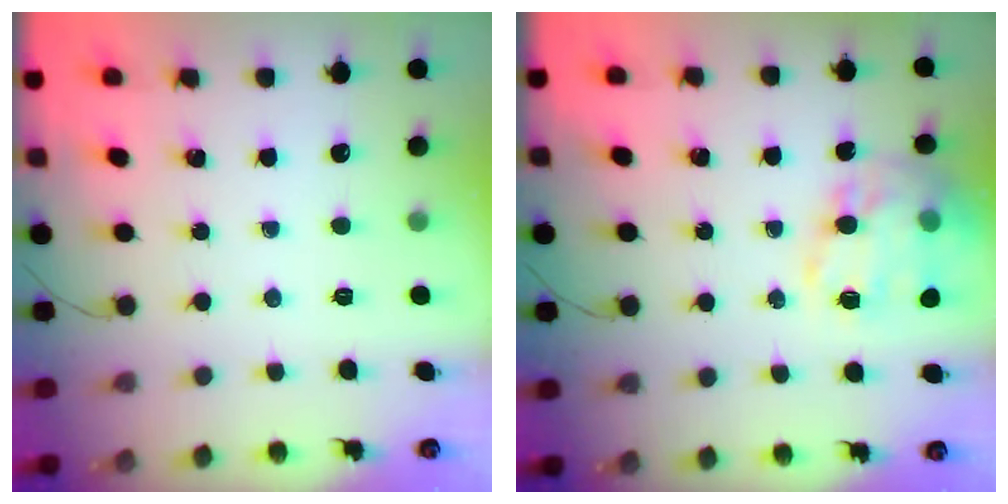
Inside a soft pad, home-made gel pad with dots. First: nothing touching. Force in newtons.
{"total": 20.2, "press": 20.0, "slide": 2.6}